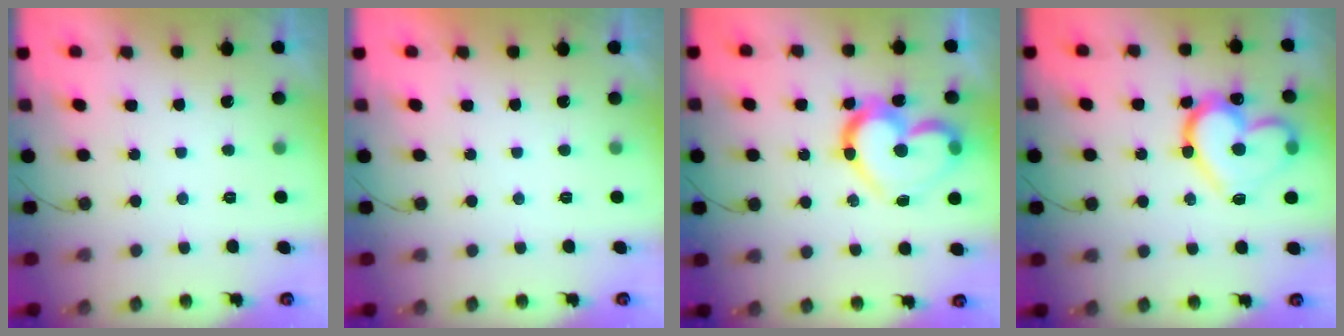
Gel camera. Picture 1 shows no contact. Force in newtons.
{"total": 1.9, "press": 1.9, "slide": 0.0}
{"total": 18.5, "press": 18.4, "slide": 1.9}
{"total": 19.8, "press": 19.7, "slide": 1.4}